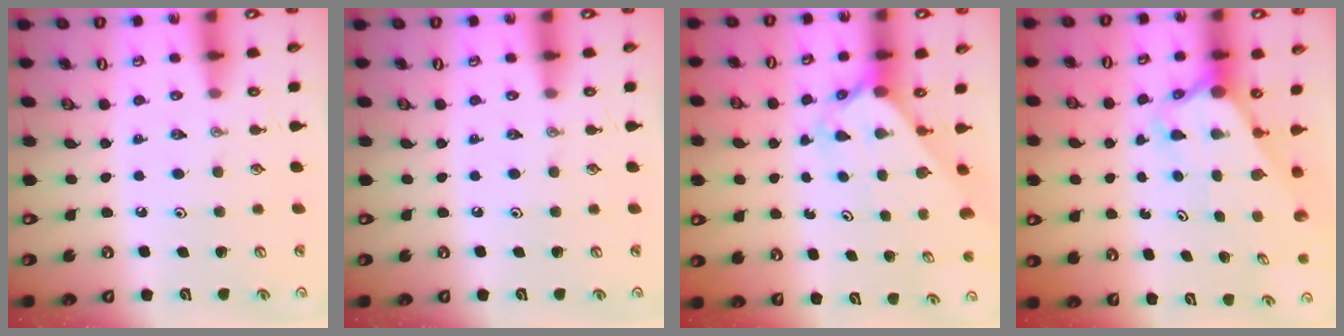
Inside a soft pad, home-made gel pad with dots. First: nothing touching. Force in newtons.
{"total": 0.0}
{"total": 2.3, "press": 2.3, "slide": 0.2}
{"total": 3.3, "press": 3.3, "slide": 0.1}